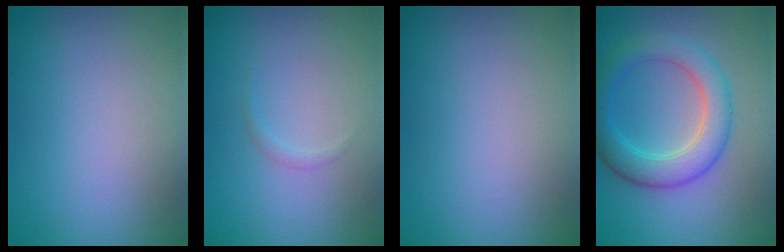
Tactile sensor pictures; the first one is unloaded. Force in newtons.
{"total": 0.5, "press": 0.5, "slide": 0.1}
{"total": 0.0}
{"total": 5.1, "press": 5.1, "slide": 0.3}